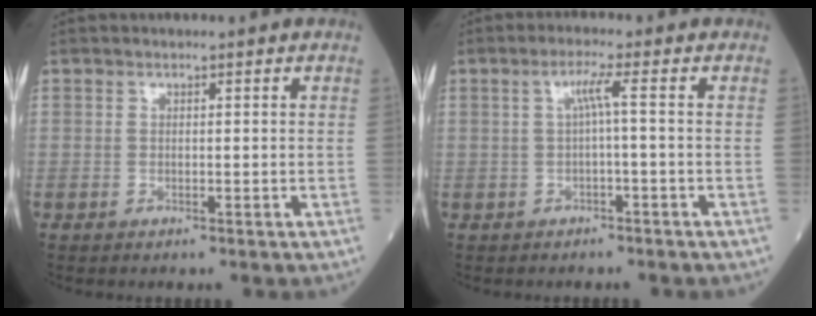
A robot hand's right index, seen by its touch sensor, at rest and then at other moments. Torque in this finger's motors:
{"motor_torque": [0.21, 0.20, 0.06, 0.04]}